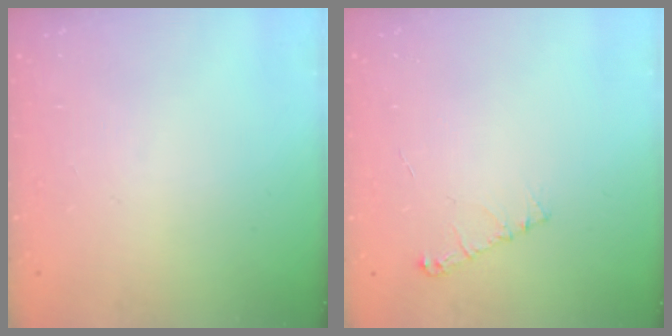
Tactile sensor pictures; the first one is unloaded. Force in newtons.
{"total": 5.9, "press": 5.9, "slide": 0.7}